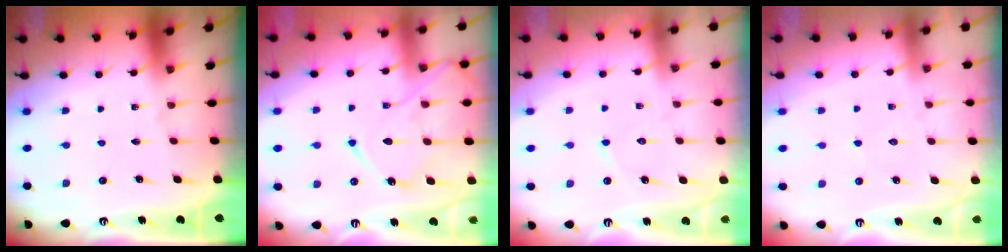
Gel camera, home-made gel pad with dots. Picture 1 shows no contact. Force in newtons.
{"total": 13.4, "press": 13.4, "slide": 1.0}
{"total": 5.4, "press": 5.4, "slide": 0.5}
{"total": 4.6, "press": 4.6, "slide": 0.6}